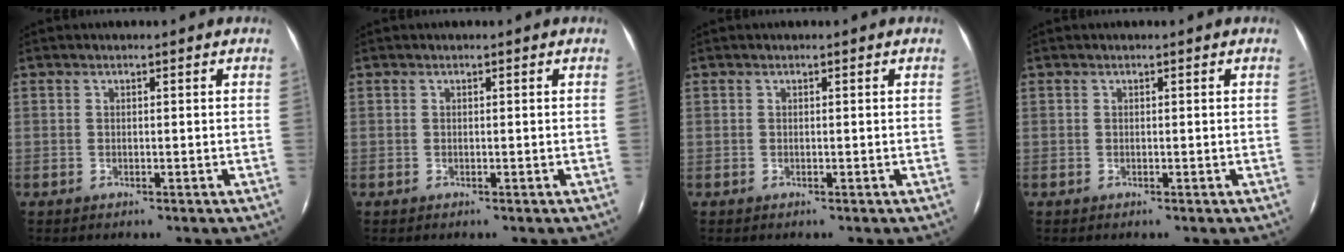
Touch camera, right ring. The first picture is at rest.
{"total": 0.0}
{"total": 0.0}
{"total": 0.0}